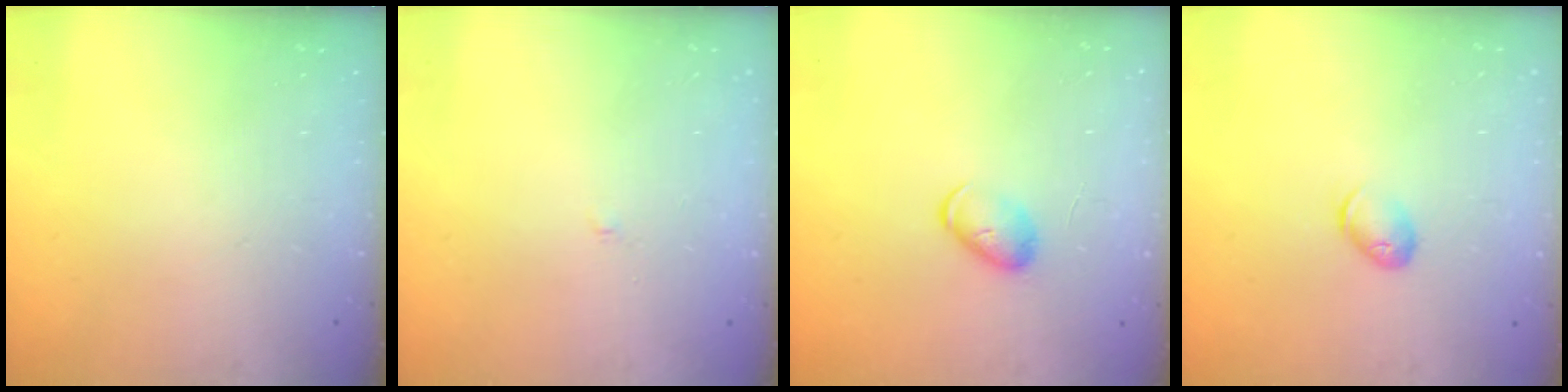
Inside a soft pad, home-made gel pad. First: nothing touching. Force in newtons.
{"total": 1.9, "press": 1.9, "slide": 0.2}
{"total": 5.2, "press": 5.2, "slide": 0.3}
{"total": 7.0, "press": 7.0, "slide": 1.0}